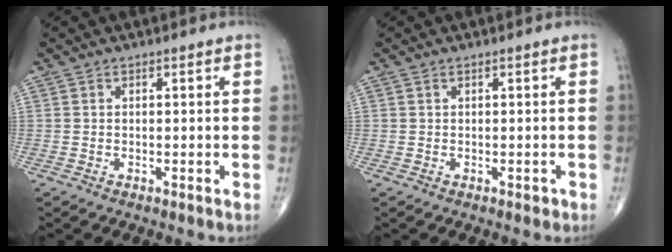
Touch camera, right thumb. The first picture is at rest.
{"total": 0.7, "force": [-0.1, 0.4, 0.6], "torque": [-0.004, 0.000, -0.001]}